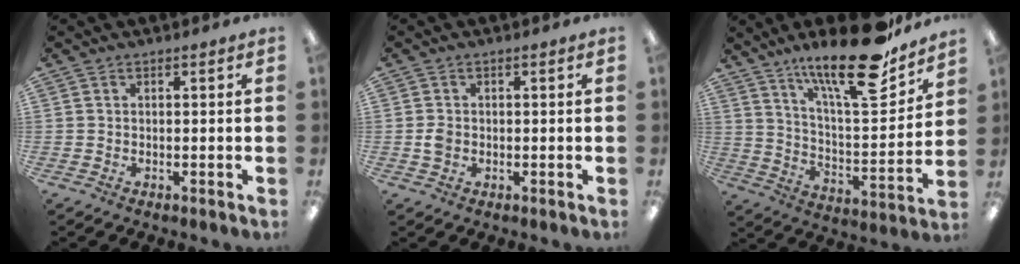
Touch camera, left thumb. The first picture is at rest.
{"total": 2.2, "force": [-0.2, 1.7, 1.4], "torque": [-0.025, 0.004, -0.004]}
{"total": 21.3, "force": [15.8, 5.4, 13.3], "torque": [-0.219, -0.100, 0.258]}